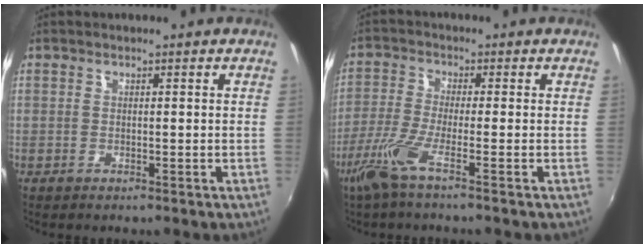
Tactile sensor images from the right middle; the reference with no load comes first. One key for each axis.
{"total": 6.5, "fx": -3.8, "fy": -0.2, "fz": 5.3, "tx": -0.129, "ty": -0.012, "tz": -0.077}